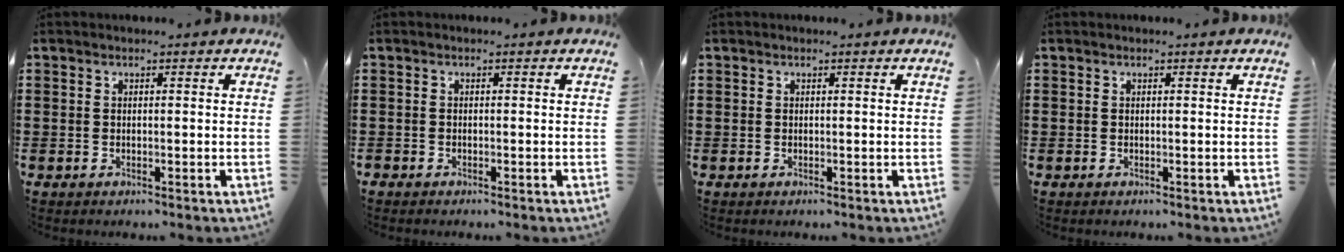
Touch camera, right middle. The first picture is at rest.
{"total": 0.6, "force": [-0.5, 0.2, 0.1], "torque": [-0.003, 0.000, -0.011]}
{"total": 0.0}
{"total": 0.0}